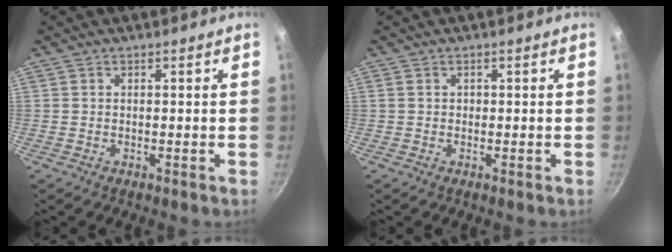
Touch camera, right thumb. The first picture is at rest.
{"total": 0.7, "force": [0.1, 0.6, 0.2], "torque": [0.000, 0.002, 0.001]}